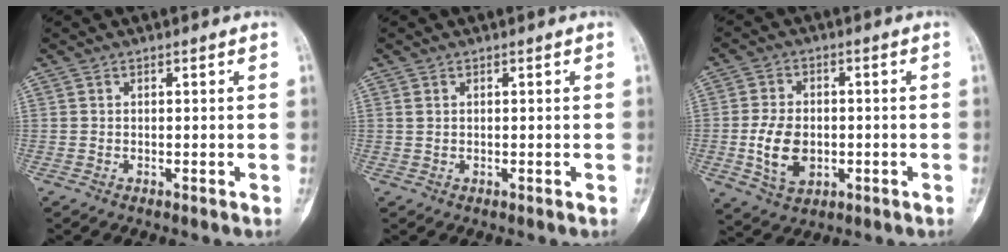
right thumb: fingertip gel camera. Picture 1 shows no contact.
{"total": 0.8, "force": [0.3, 0.5, 0.4], "torque": [-0.007, 0.003, 0.007]}
{"total": 8.9, "force": [-1.6, 6.1, 6.4], "torque": [-0.103, 0.002, -0.023]}